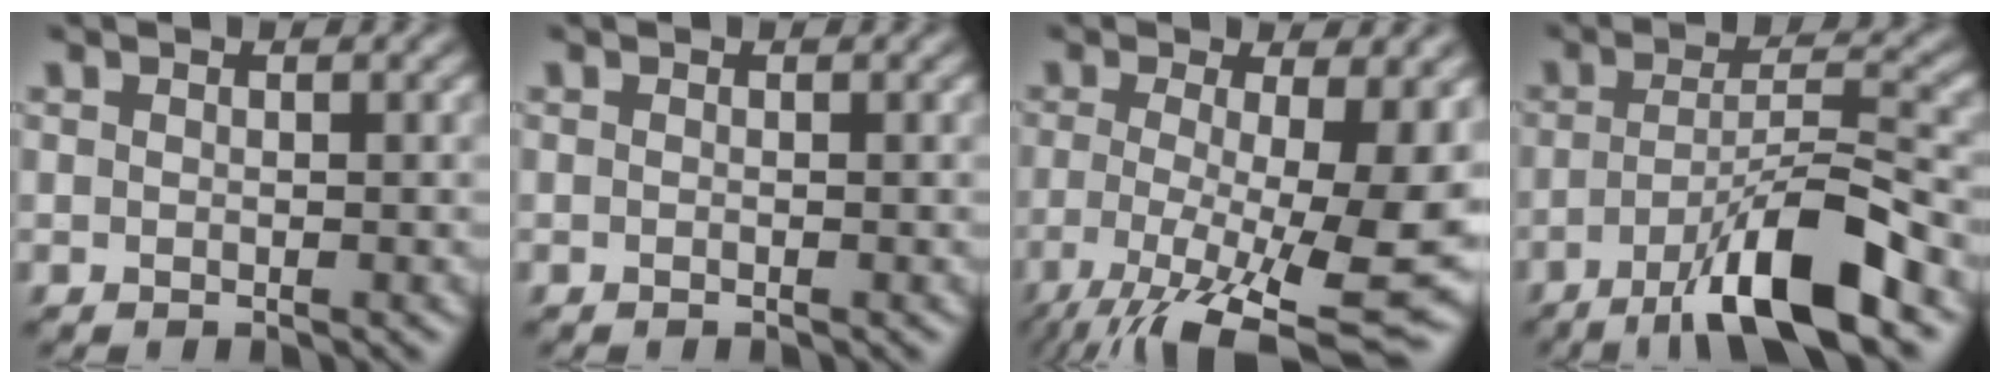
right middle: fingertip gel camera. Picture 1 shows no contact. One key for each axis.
{"total": 0.0}
{"total": 13.4, "fx": -4.4, "fy": 3.7, "fz": 12.1, "tx": -0.209, "ty": -0.021, "tz": -0.066}
{"total": 8.6, "fx": -4.7, "fy": 1.5, "fz": 7.1, "tx": -0.115, "ty": 0.009, "tz": -0.083}